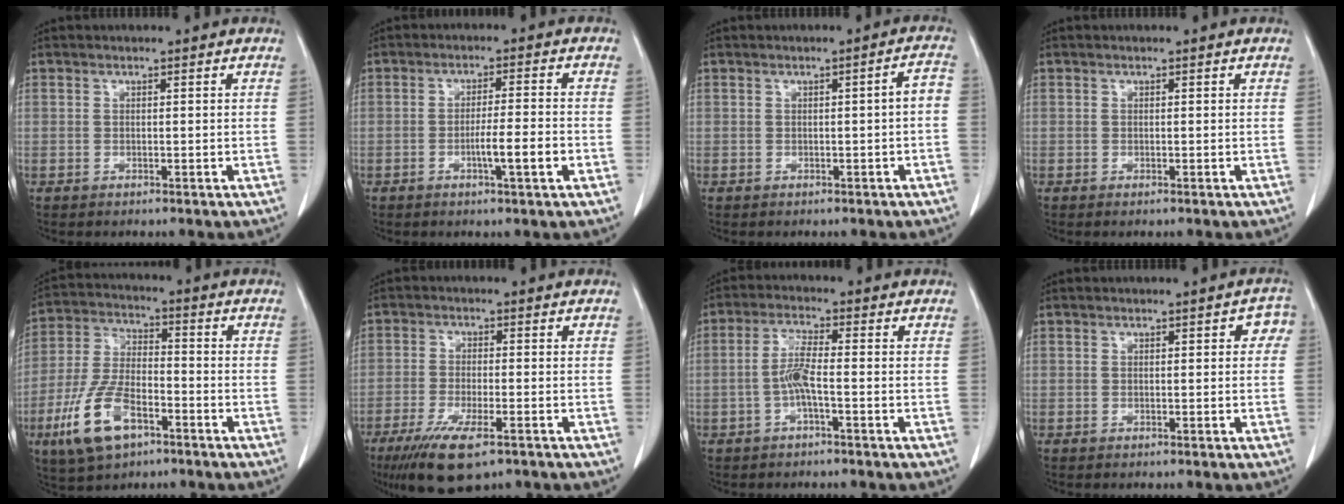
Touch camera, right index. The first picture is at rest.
{"total": 5.4, "force": [-1.9, -0.1, 5.1], "torque": [-0.082, -0.005, -0.030]}
{"total": 2.5, "force": [-0.6, 0.2, 2.4], "torque": [-0.025, 0.006, -0.010]}
{"total": 0.0}
{"total": 12.1, "force": [-6.0, 5.2, 9.1], "torque": [-0.208, -0.001, -0.110]}
{"total": 9.5, "force": [-6.1, 2.2, 7.0], "torque": [-0.125, -0.023, -0.096]}
{"total": 4.4, "force": [-1.2, 0.4, 4.2], "torque": [-0.091, 0.005, -0.026]}
{"total": 2.5, "force": [0.3, 1.5, 2.0], "torque": [-0.013, 0.016, -0.002]}